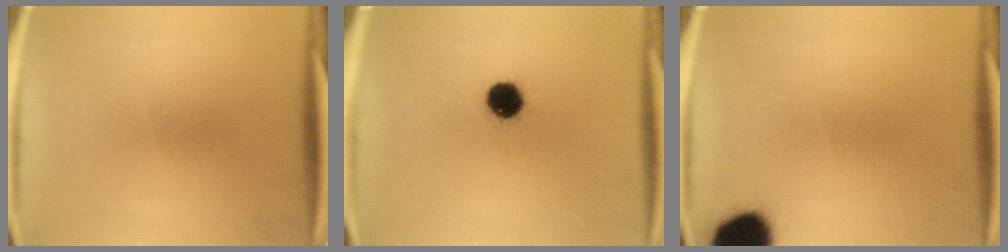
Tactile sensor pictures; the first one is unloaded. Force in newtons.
{"total": 7.1}
{"total": 11.6}